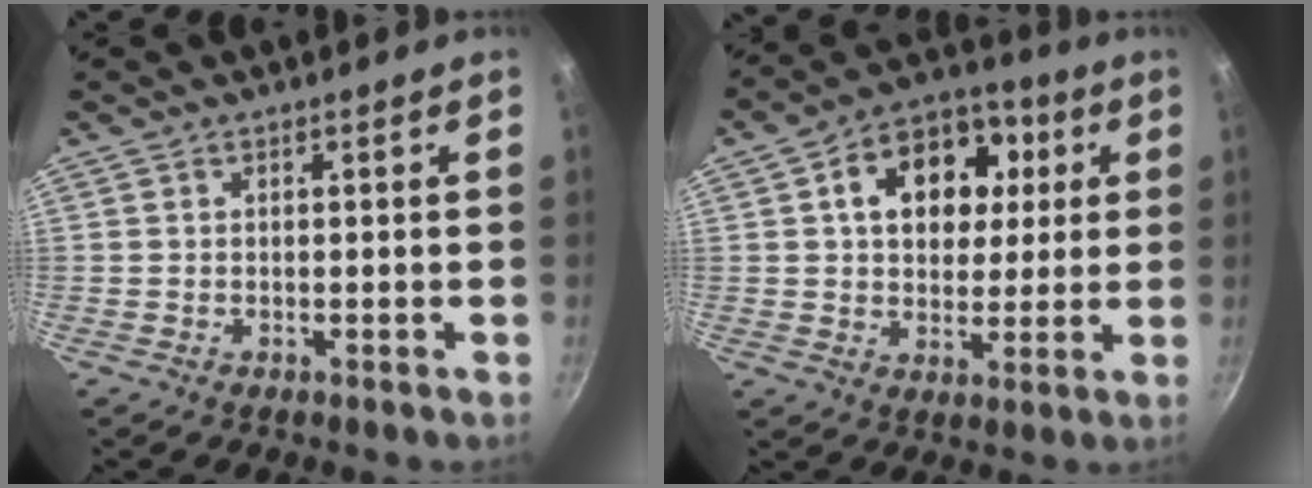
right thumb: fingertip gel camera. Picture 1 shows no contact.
{"total": 15.7, "force": [4.0, 11.4, 10.0], "torque": [-0.122, 0.012, 0.054]}